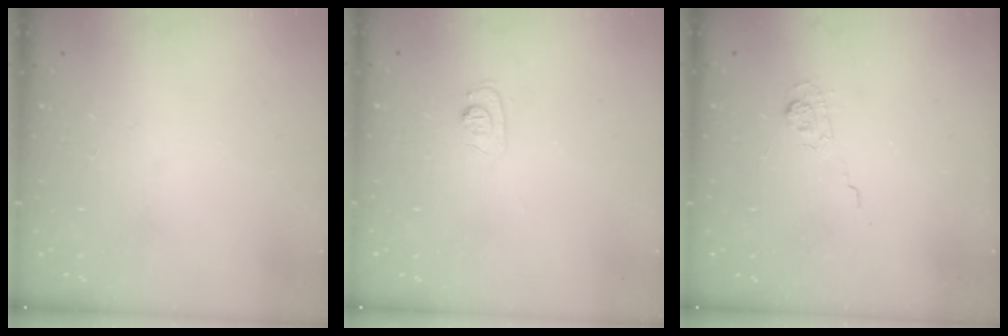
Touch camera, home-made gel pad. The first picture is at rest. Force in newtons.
{"total": 7.3, "press": 7.2, "slide": 0.8}
{"total": 3.1, "press": 2.7, "slide": 1.5}